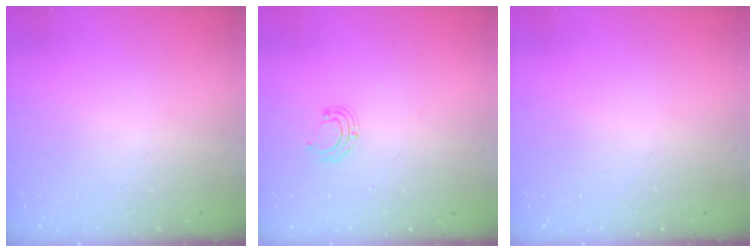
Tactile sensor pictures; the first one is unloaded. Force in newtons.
{"total": 4.1, "press": 4.1, "slide": 0.4}
{"total": 0.0}